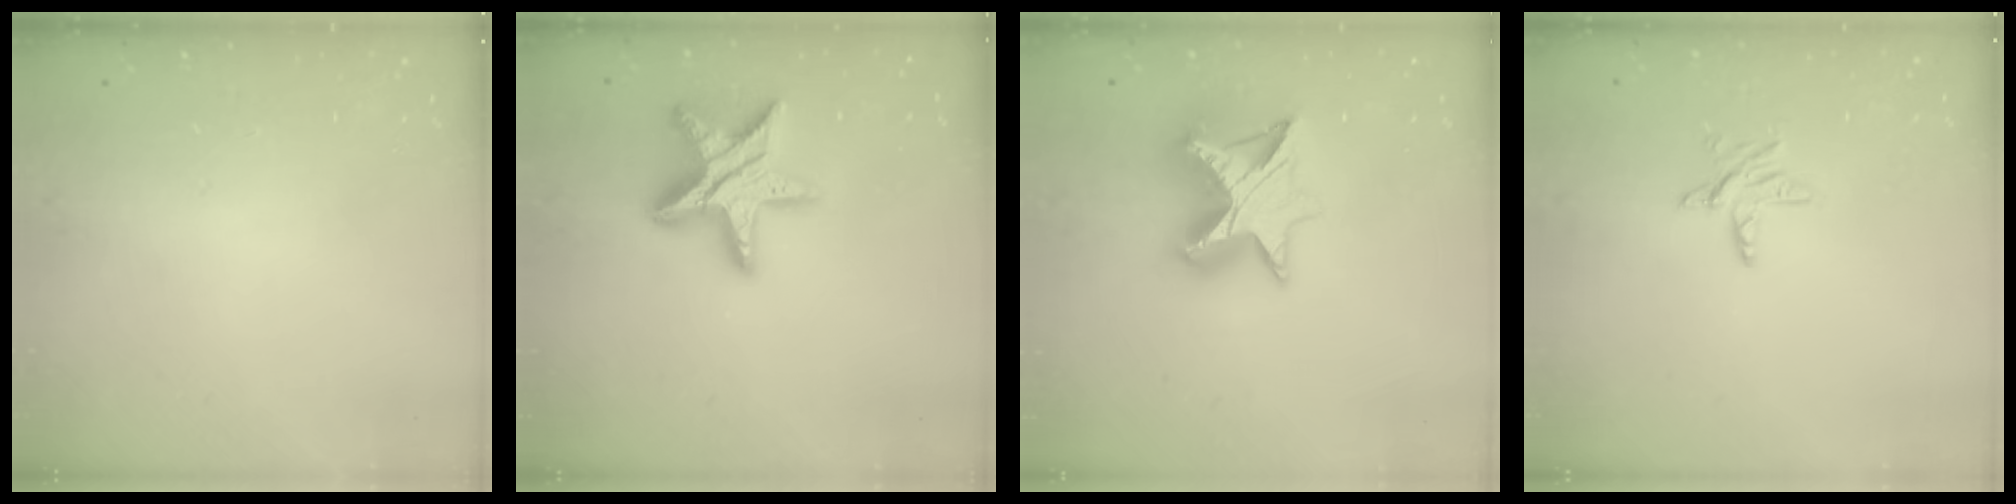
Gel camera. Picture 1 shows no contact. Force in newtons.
{"total": 18.2, "press": 18.1, "slide": 1.4}
{"total": 12.1, "press": 12.0, "slide": 0.9}
{"total": 6.0, "press": 6.0, "slide": 0.5}